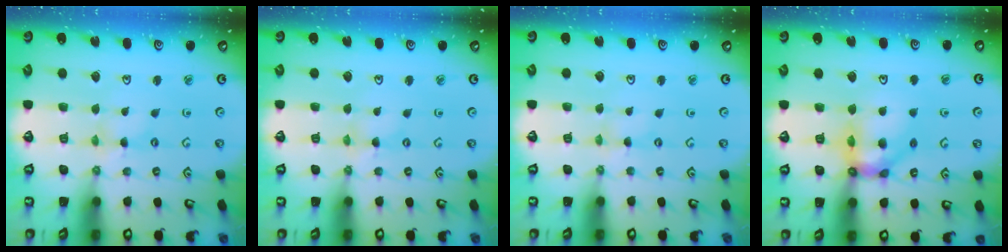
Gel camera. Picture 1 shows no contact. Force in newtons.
{"total": 1.2, "press": 1.1, "slide": 0.2}
{"total": 0.0}
{"total": 12.1, "press": 12.0, "slide": 1.3}